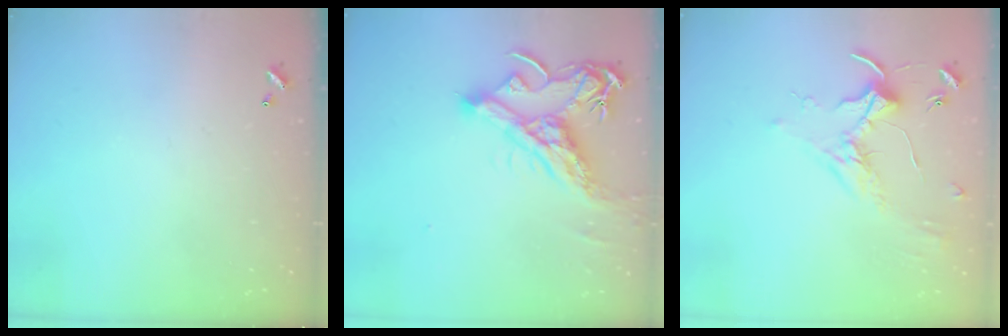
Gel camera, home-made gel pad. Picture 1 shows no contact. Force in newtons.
{"total": 9.5, "press": 9.3, "slide": 1.6}
{"total": 1.8, "press": 1.8, "slide": 0.4}